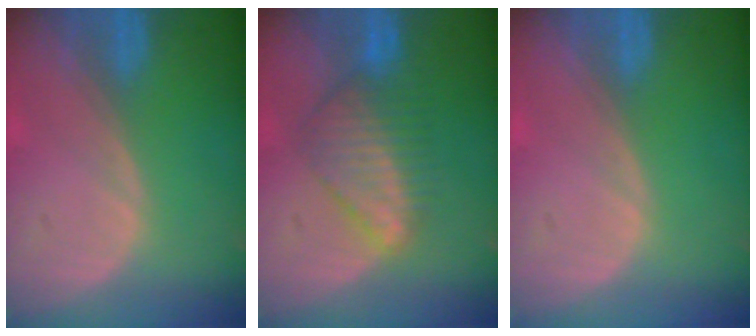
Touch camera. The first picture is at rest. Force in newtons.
{"total": 6.7, "press": 6.6, "slide": 1.3}
{"total": 0.0}